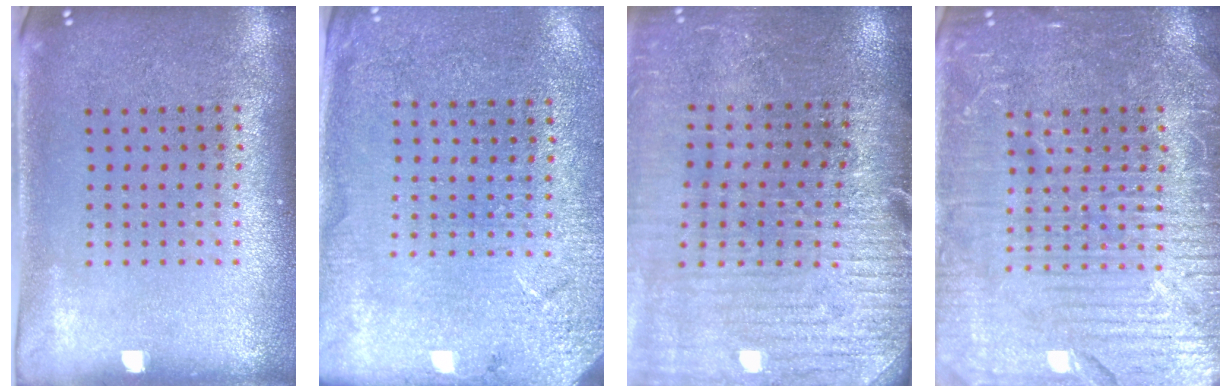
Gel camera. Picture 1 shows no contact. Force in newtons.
{"total": 2.6, "press": 2.6, "slide": 0.4}
{"total": 2.9, "press": 2.9, "slide": 0.6}
{"total": 7.2, "press": 7.2, "slide": 0.9}